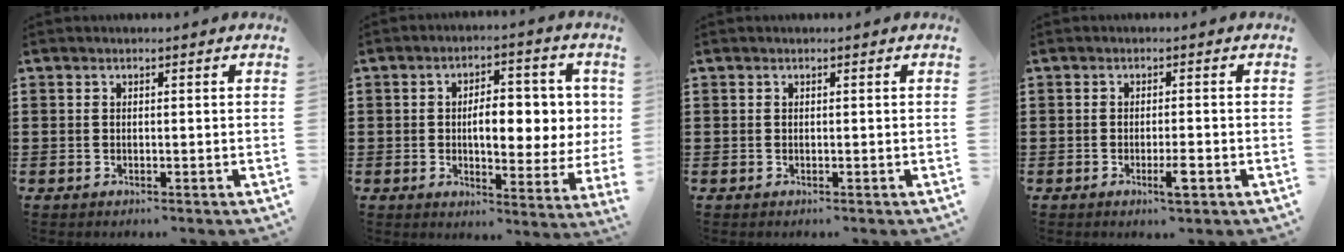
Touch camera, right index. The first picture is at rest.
{"total": 7.9, "force": [0.6, 3.1, 7.2], "torque": [-0.106, -0.001, -0.001]}
{"total": 0.0}
{"total": 3.0, "force": [-1.4, 0.3, 2.6], "torque": [-0.049, -0.006, -0.026]}